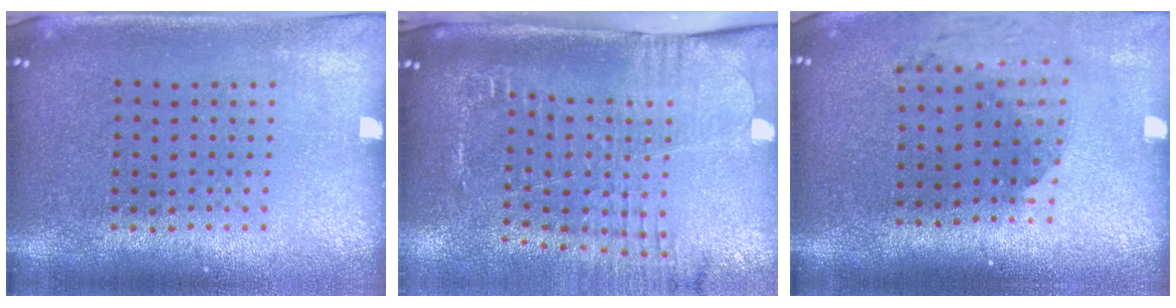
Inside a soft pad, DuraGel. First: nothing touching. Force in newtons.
{"total": 2.6, "press": 2.1, "slide": 1.6}
{"total": 1.8, "press": 1.4, "slide": 1.1}